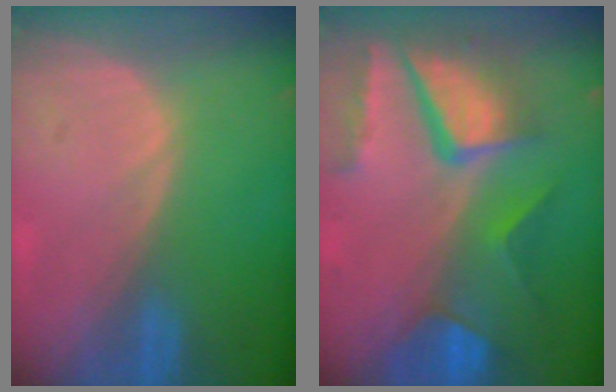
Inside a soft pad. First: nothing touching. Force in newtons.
{"total": 11.2, "press": 9.2, "slide": 6.4}